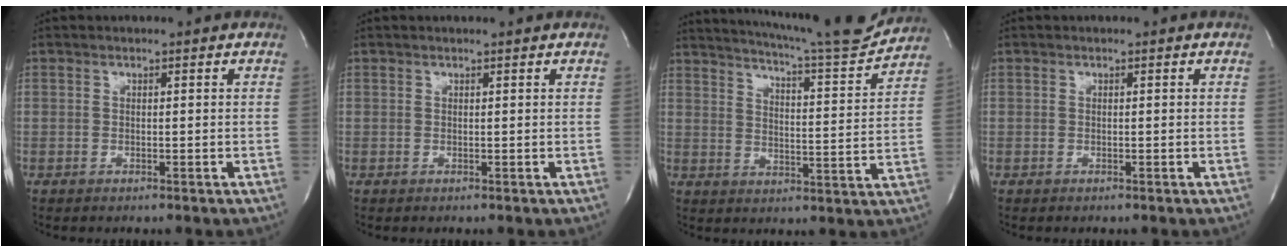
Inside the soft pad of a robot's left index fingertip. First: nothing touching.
{"total": 1.1, "force": [1.0, -0.2, 0.4], "torque": [-0.007, 0.004, 0.015]}
{"total": 16.2, "force": [15.0, 0.3, 6.0], "torque": [-0.101, -0.036, 0.201]}
{"total": 0.0}